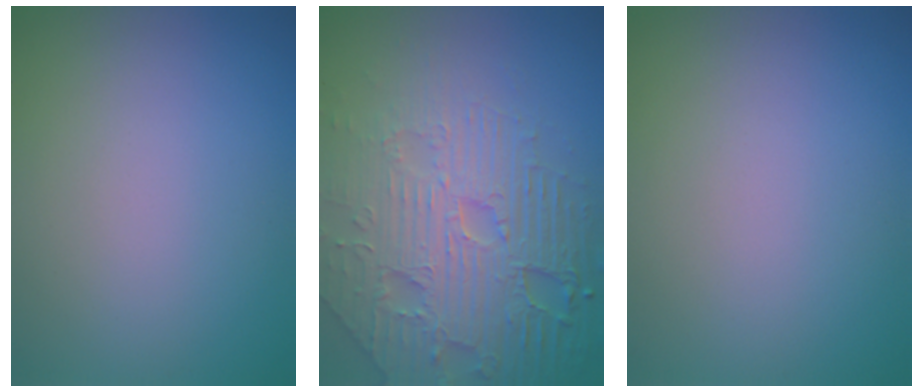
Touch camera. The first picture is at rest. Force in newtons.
{"total": 8.7, "press": 6.2, "slide": 6.1}
{"total": 0.0}